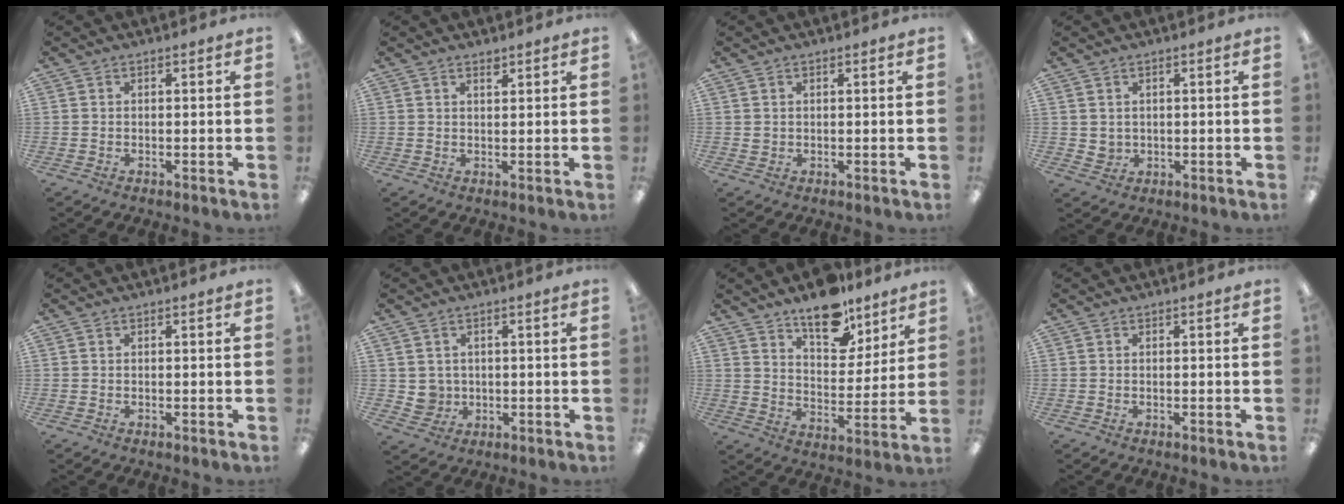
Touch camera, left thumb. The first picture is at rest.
{"total": 1.7, "force": [1.5, 0.4, 0.8], "torque": [-0.009, -0.005, 0.025]}
{"total": 1.0, "force": [0.6, 0.8, 0.3], "torque": [-0.007, 0.003, 0.011]}
{"total": 2.4, "force": [1.1, 2.1, 0.5], "torque": [-0.004, -0.003, 0.020]}
{"total": 0.0}
{"total": 3.5, "force": [0.9, 3.4, 0.3], "torque": [-0.009, 0.000, 0.018]}
{"total": 13.6, "force": [10.7, 6.2, 5.6], "torque": [-0.066, -0.072, 0.190]}
{"total": 0.0}